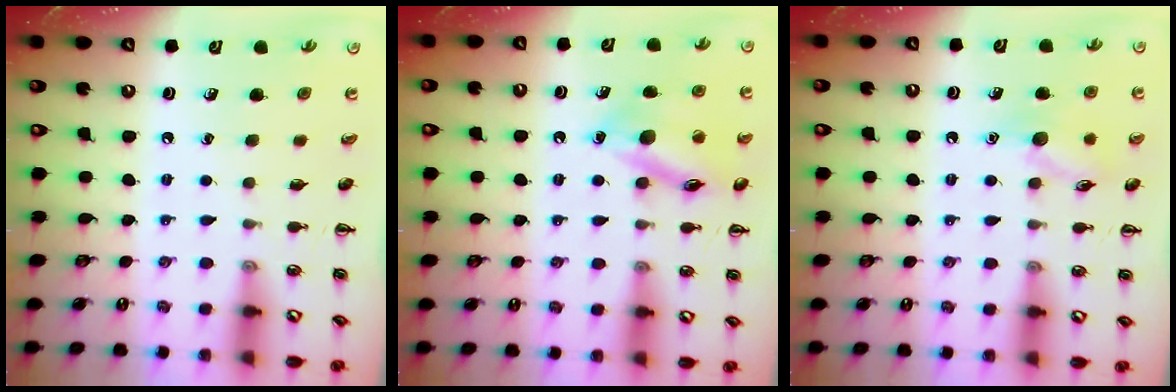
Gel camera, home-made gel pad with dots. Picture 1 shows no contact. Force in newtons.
{"total": 13.9, "press": 13.8, "slide": 1.0}
{"total": 9.1, "press": 9.0, "slide": 1.3}